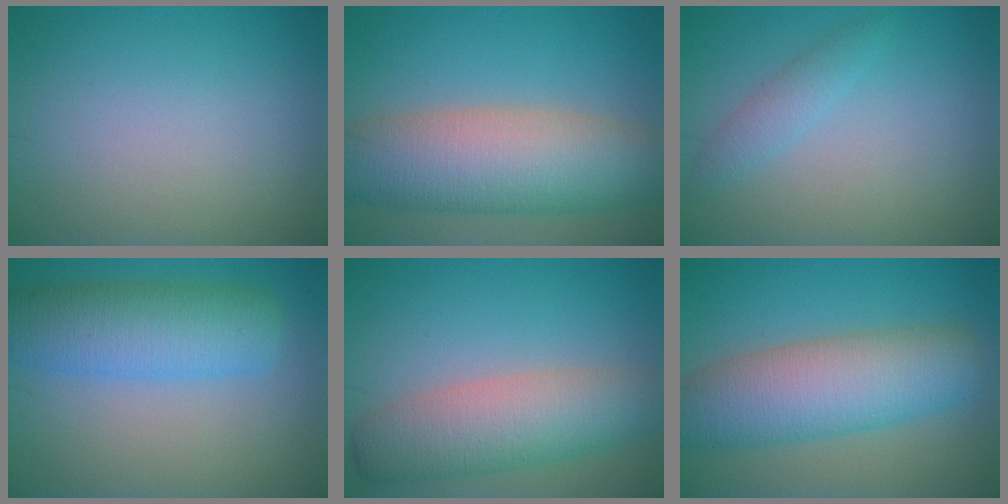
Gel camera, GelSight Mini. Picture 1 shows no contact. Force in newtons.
{"total": 10.7, "press": 10.7, "slide": 0.6}
{"total": 1.8, "press": 1.8, "slide": 0.1}
{"total": 7.1, "press": 7.1, "slide": 0.0}
{"total": 5.9, "press": 5.9, "slide": 0.5}
{"total": 9.0, "press": 9.0, "slide": 0.6}